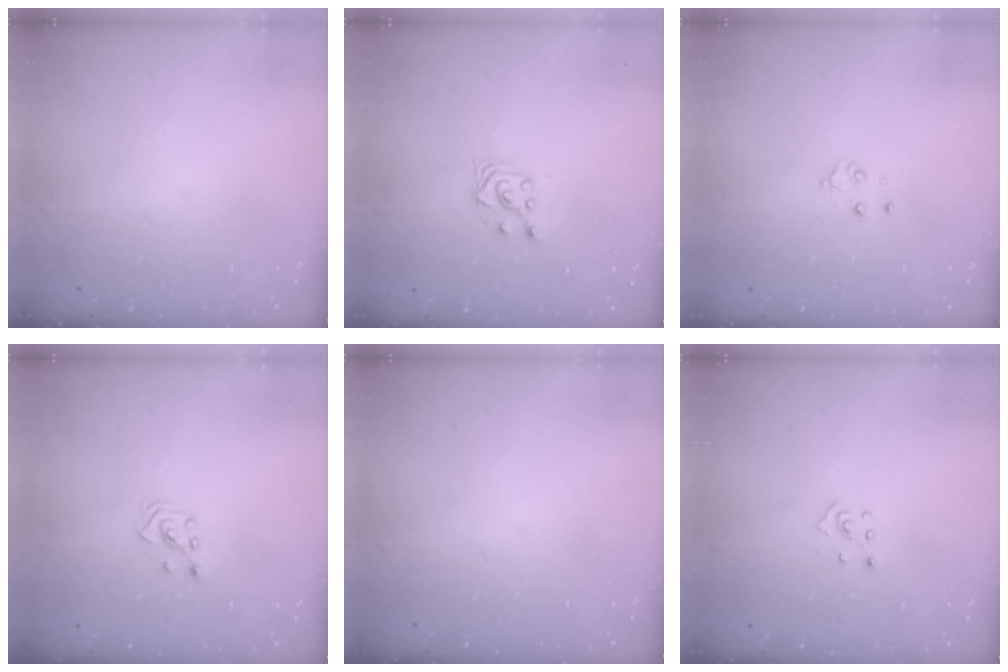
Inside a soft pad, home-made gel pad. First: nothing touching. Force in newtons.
{"total": 3.6, "press": 3.5, "slide": 0.9}
{"total": 3.3, "press": 3.3, "slide": 0.2}
{"total": 2.5, "press": 2.5, "slide": 0.4}
{"total": 0.0}
{"total": 3.3, "press": 3.2, "slide": 0.7}